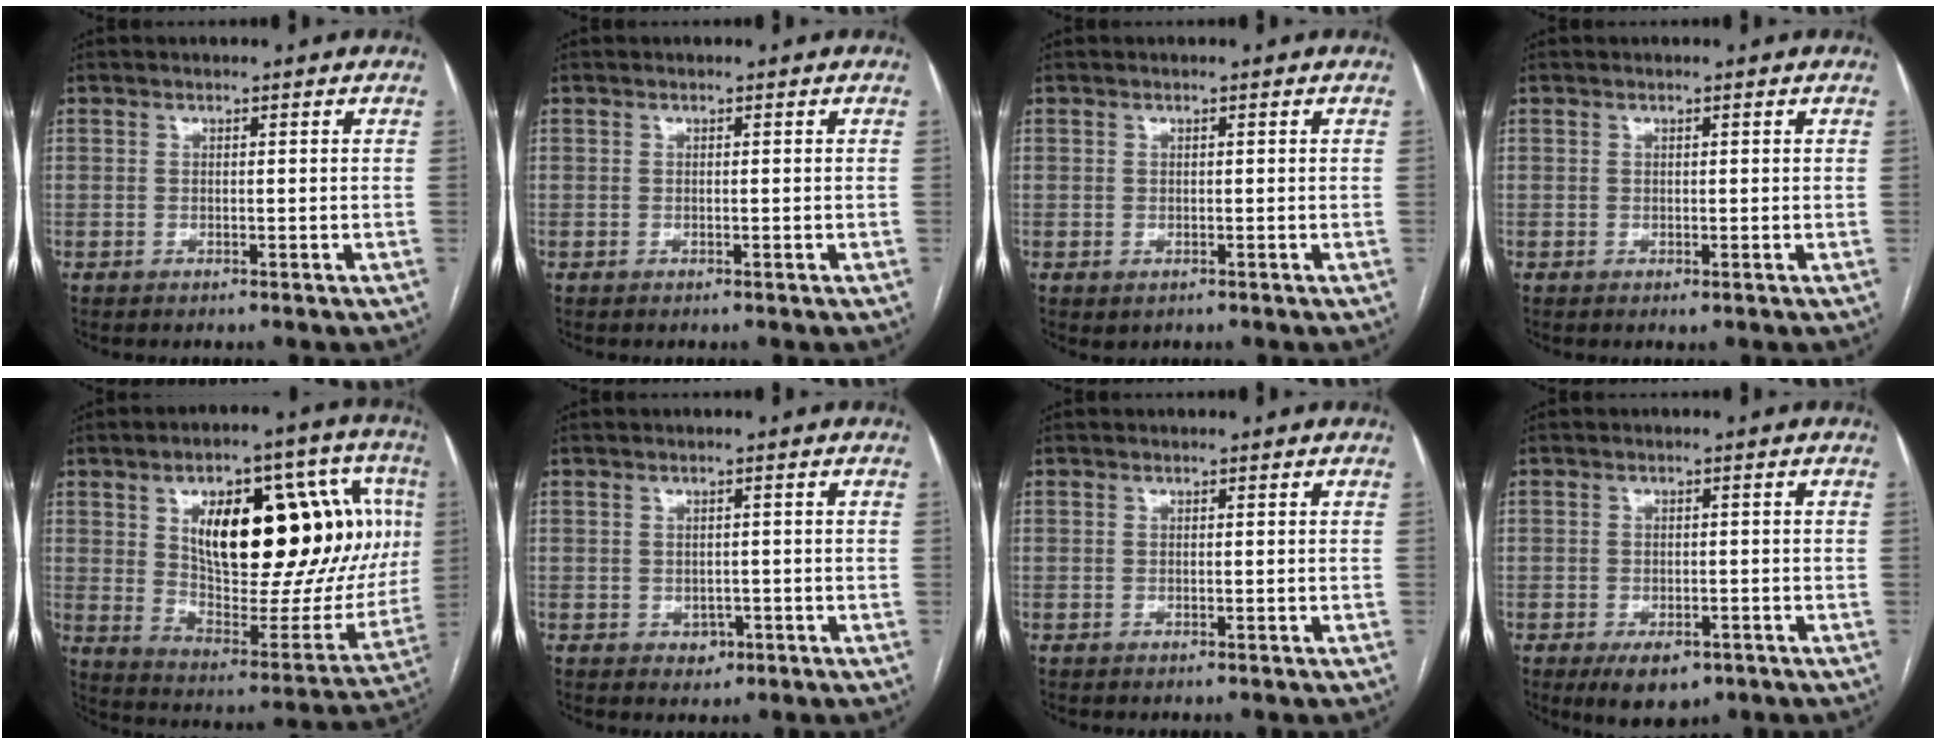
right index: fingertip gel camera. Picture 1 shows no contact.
{"total": 0.0}
{"total": 0.7, "force": [-0.1, 0.6, 0.4], "torque": [-0.004, 0.000, 0.002]}
{"total": 0.5, "force": [0.1, 0.3, 0.4], "torque": [-0.006, -0.001, 0.005]}
{"total": 28.6, "force": [7.3, 11.0, 25.4], "torque": [-0.349, 0.038, 0.122]}
{"total": 2.2, "force": [-0.8, 1.8, 1.0], "torque": [-0.008, 0.003, -0.004]}
{"total": 0.0}
{"total": 5.8, "force": [-3.5, 3.2, 3.3], "torque": [-0.050, -0.003, -0.045]}